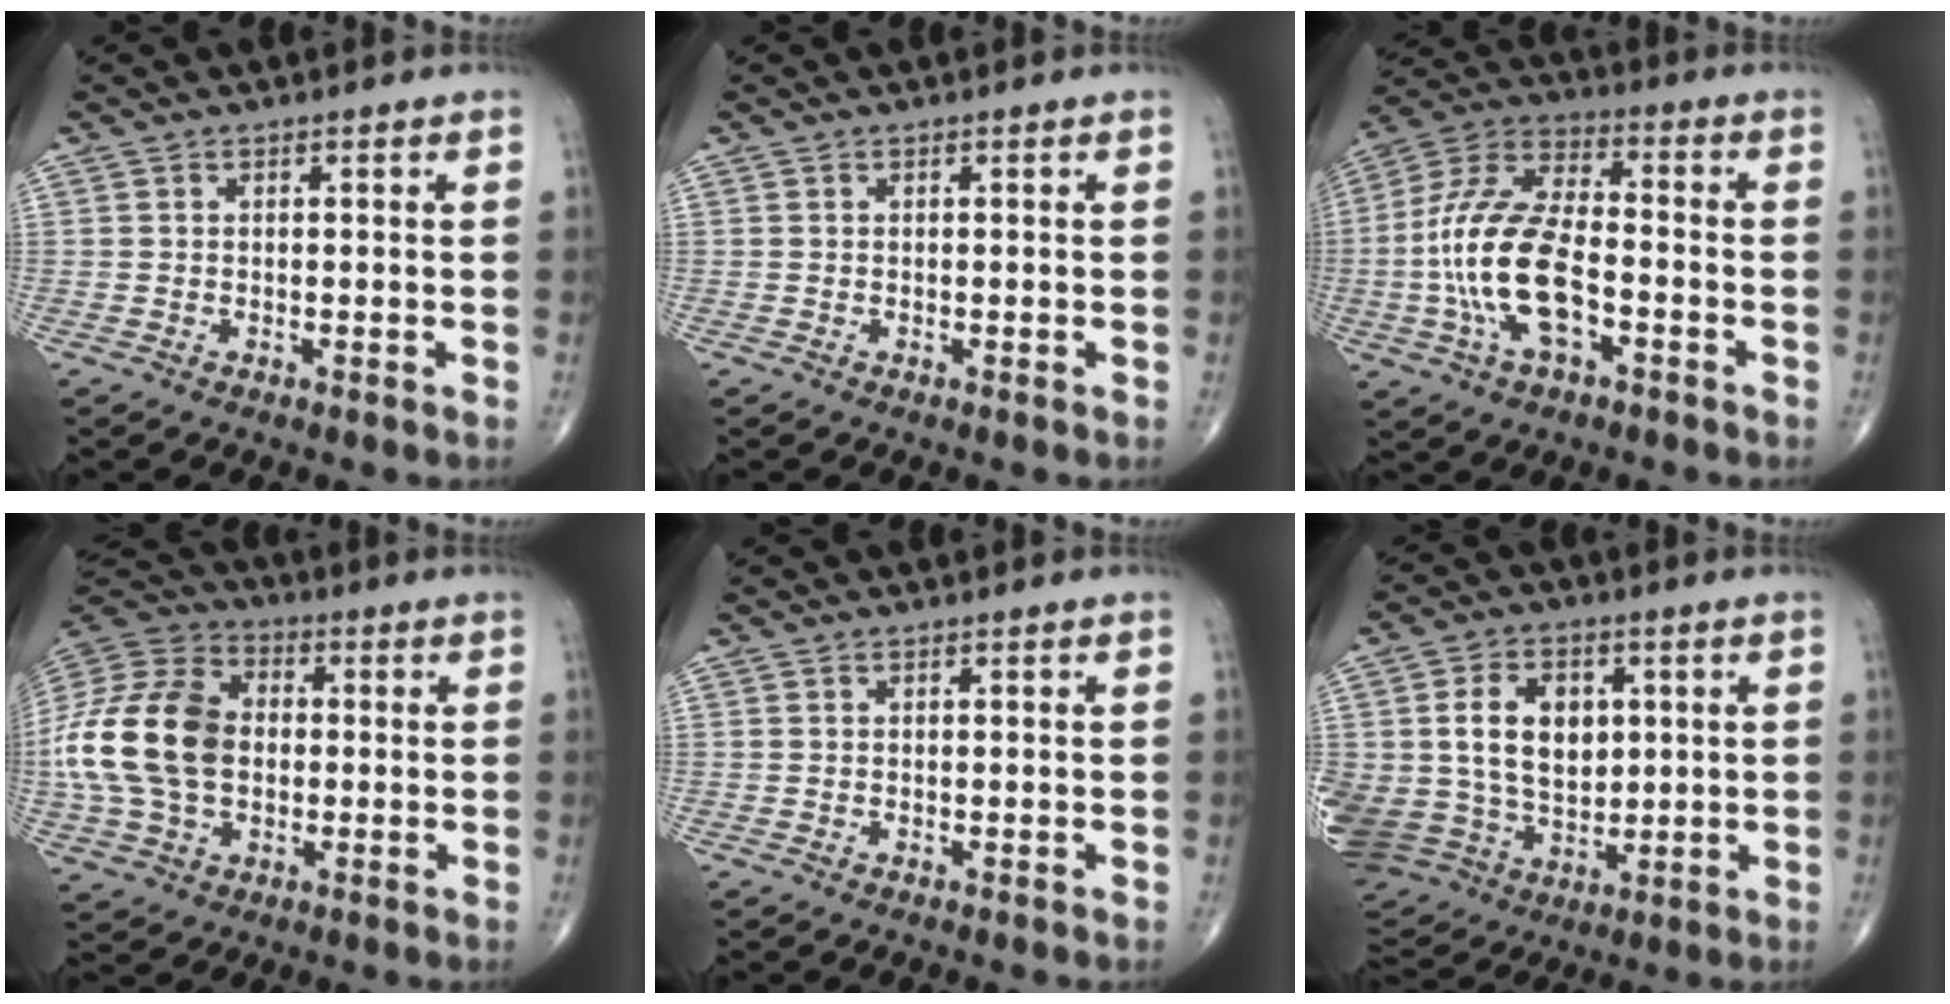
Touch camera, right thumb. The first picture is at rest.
{"total": 0.0}
{"total": 17.3, "force": [-4.0, 8.5, 14.5], "torque": [-0.299, 0.035, -0.077]}
{"total": 20.4, "force": [-0.6, 14.2, 14.6], "torque": [-0.296, 0.021, -0.011]}
{"total": 0.0}
{"total": 21.6, "force": [3.0, 16.4, 13.7], "torque": [-0.273, 0.007, 0.084]}